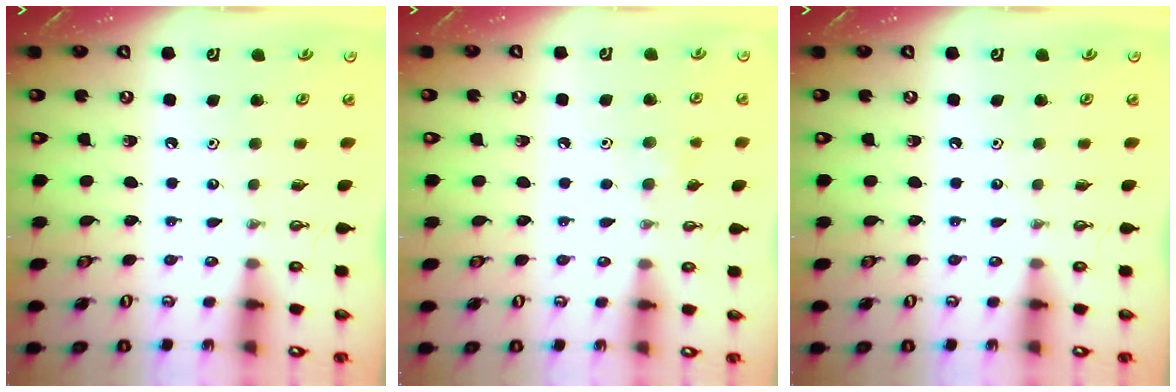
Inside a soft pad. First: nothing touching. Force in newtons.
{"total": 7.2, "press": 6.6, "slide": 3.0}
{"total": 0.0}